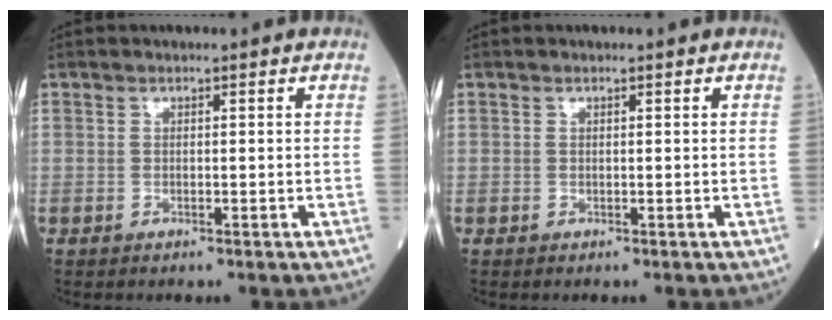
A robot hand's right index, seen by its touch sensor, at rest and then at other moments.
{"total": 0.0}